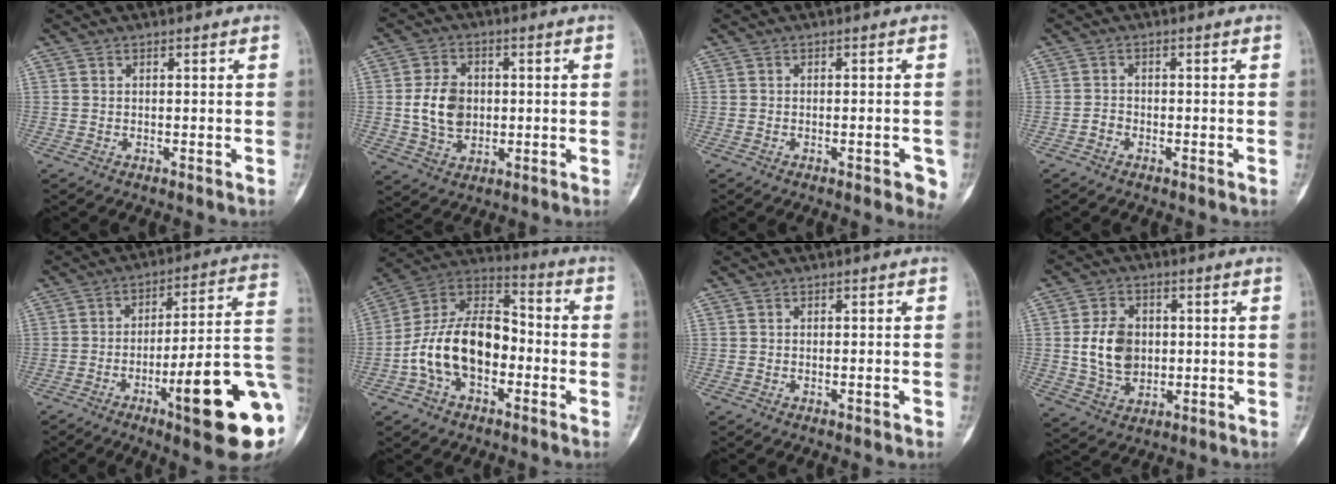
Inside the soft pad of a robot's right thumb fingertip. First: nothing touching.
{"total": 9.0, "force": [0.1, 6.7, 5.9], "torque": [-0.084, 0.002, 0.005]}
{"total": 3.9, "force": [-1.6, 1.2, 3.3], "torque": [-0.031, 0.002, -0.015]}
{"total": 1.3, "force": [-0.8, 0.9, 0.4], "torque": [0.000, 0.006, -0.020]}
{"total": 21.5, "force": [-7.0, 3.5, 20.0], "torque": [-0.230, 0.024, -0.095]}
{"total": 17.5, "force": [-3.9, 10.8, 13.1], "torque": [-0.223, 0.054, -0.074]}
{"total": 0.8, "force": [-0.4, 0.1, 0.7], "torque": [-0.010, 0.000, -0.003]}
{"total": 9.9, "force": [0.5, 7.4, 6.6], "torque": [-0.092, 0.000, 0.012]}